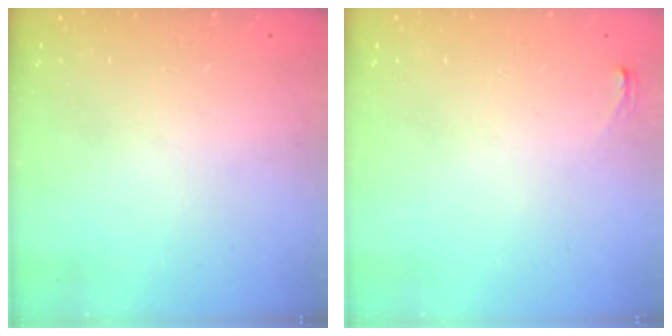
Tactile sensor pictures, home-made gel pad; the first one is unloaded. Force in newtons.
{"total": 3.9, "press": 3.7, "slide": 1.4}